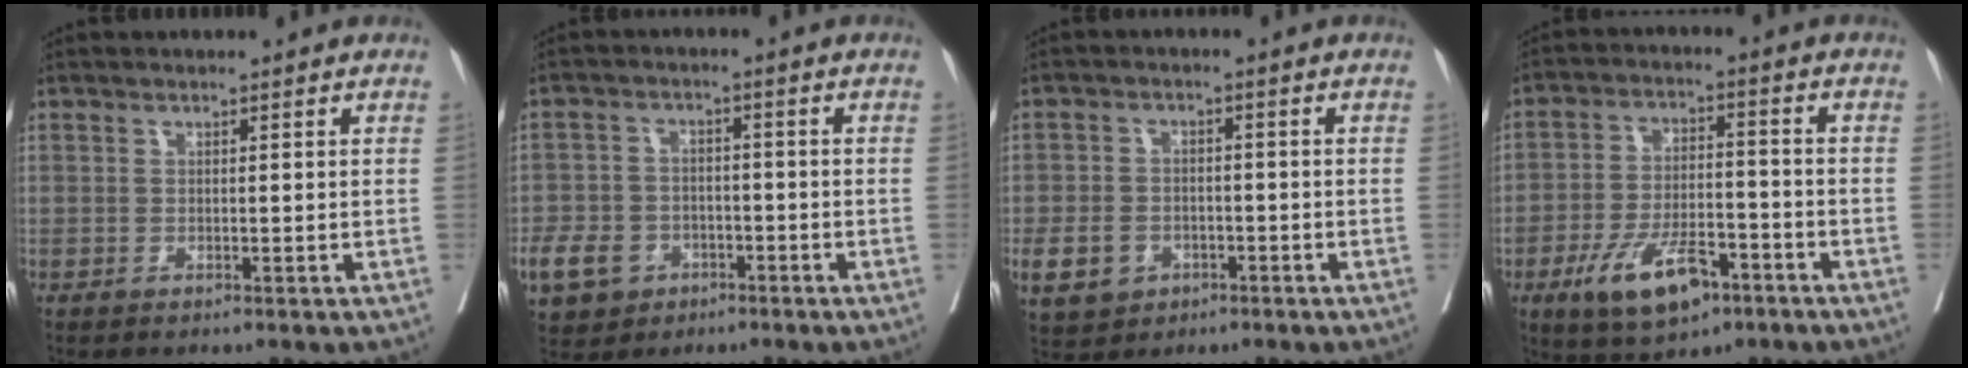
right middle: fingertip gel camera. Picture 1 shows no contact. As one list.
[{"total": 8.3, "force": [-4.0, 6.6, 3.1], "torque": [-0.075, 0.005, -0.060]}, {"total": 11.0, "force": [-4.5, 8.9, 4.6], "torque": [-0.129, 0.004, -0.064]}, {"total": 10.9, "force": [-6.0, 4.7, 7.8], "torque": [-0.143, -0.001, -0.099]}]